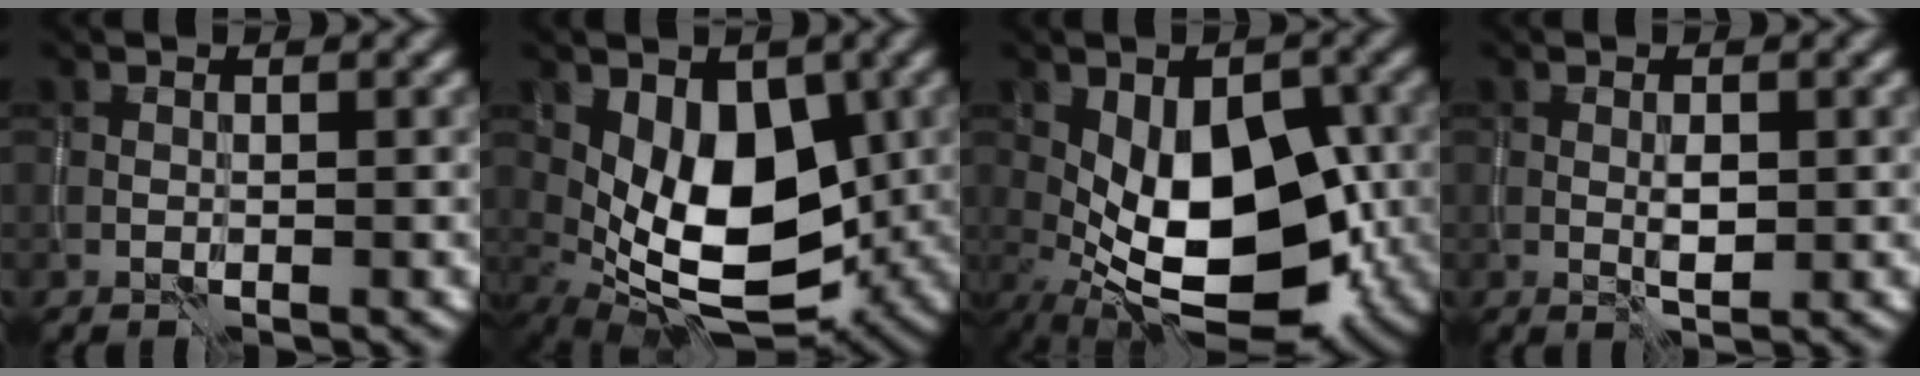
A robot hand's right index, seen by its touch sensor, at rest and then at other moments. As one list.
[{"total": 8.8, "force": [0.6, 5.3, 7.1], "torque": [-0.128, -0.021, 0.018]}, {"total": 11.8, "force": [-2.1, 6.4, 9.7], "torque": [-0.146, -0.006, -0.035]}, {"total": 1.3, "force": [0.1, 0.5, 1.2], "torque": [-0.023, -0.001, 0.004]}]